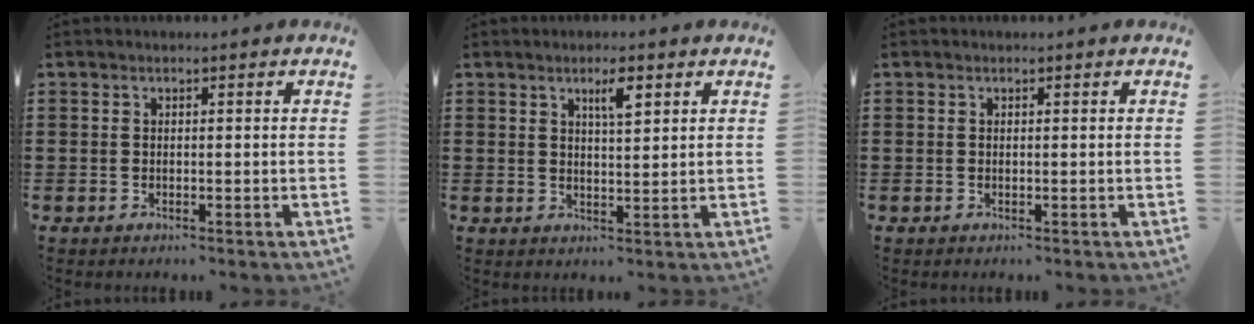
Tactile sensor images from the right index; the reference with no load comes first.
{"total": 3.1, "force": [1.7, 0.5, 2.5], "torque": [-0.044, 0.001, 0.026]}
{"total": 0.0}